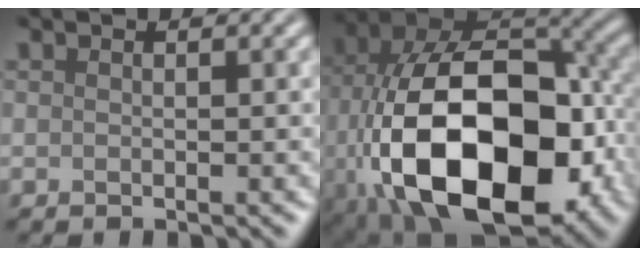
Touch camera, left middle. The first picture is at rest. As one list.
[{"total": 18.1, "force": [-4.8, 10.5, 13.9], "torque": [-0.245, -0.019, -0.072]}]